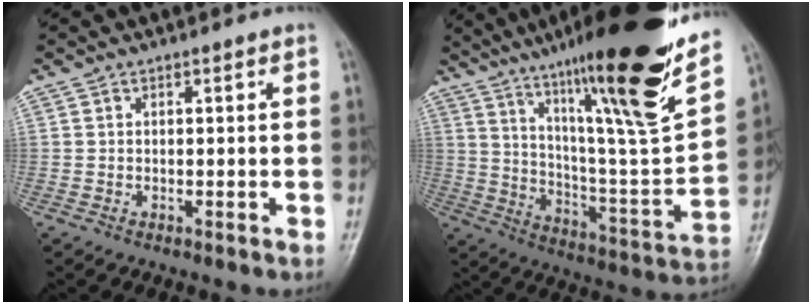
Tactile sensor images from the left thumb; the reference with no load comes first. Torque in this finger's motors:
{"motor_torque": [4.09, 0.91, 1.20, -1.57, 0.62]}